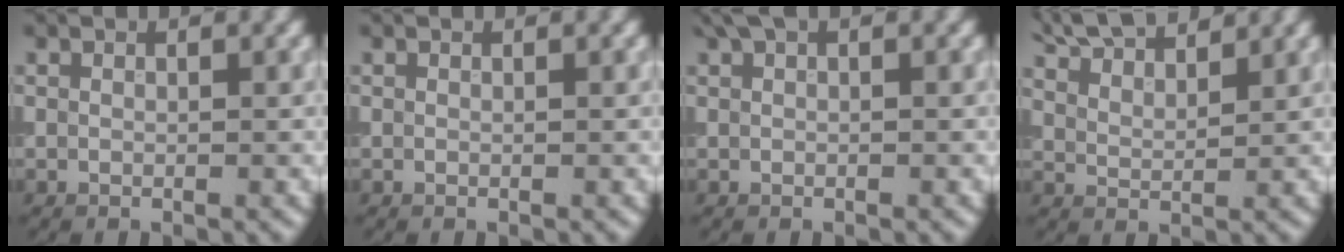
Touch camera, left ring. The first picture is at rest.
{"total": 0.0}
{"total": 1.3, "force": [0.8, 0.4, 0.9], "torque": [-0.016, 0.003, 0.015]}
{"total": 5.9, "force": [5.3, 1.3, 2.2], "torque": [-0.037, 0.018, 0.077]}